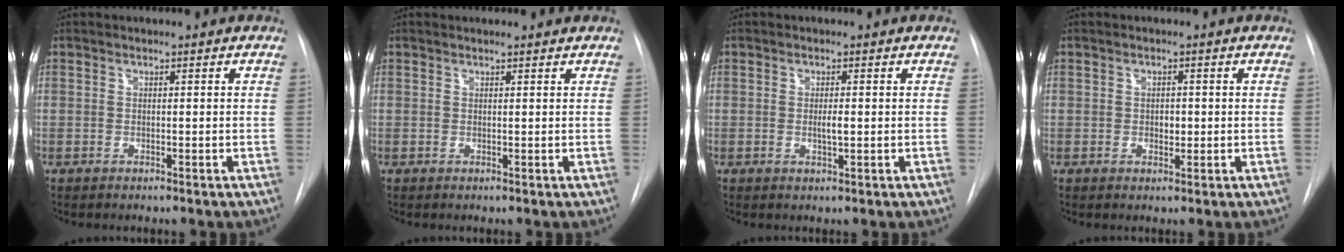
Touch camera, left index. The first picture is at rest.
{"total": 1.8, "force": [1.8, 0.1, 0.2], "torque": [-0.008, 0.005, 0.017]}
{"total": 1.5, "force": [-0.4, 0.2, 1.4], "torque": [-0.027, -0.007, -0.007]}
{"total": 1.5, "force": [-0.5, 1.0, 1.0], "torque": [-0.014, -0.006, -0.007]}